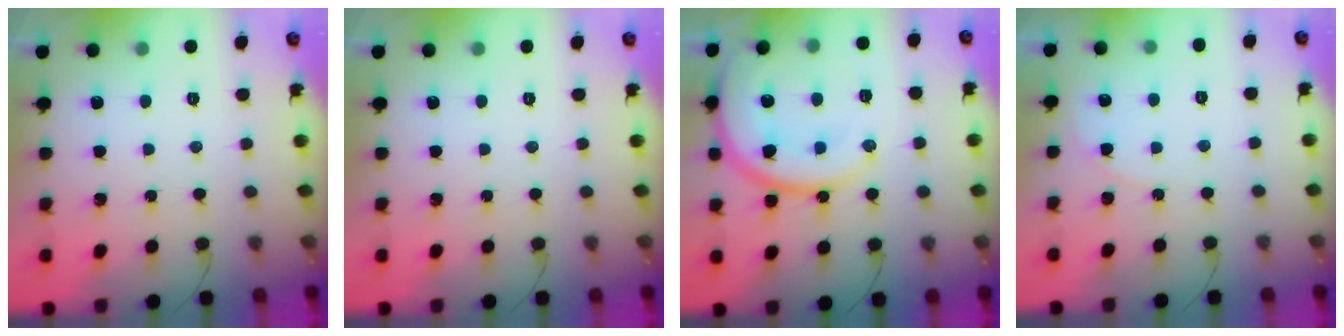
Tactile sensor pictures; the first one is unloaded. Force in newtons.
{"total": 0.0}
{"total": 18.2, "press": 18.1, "slide": 2.0}
{"total": 3.4, "press": 3.4, "slide": 0.4}